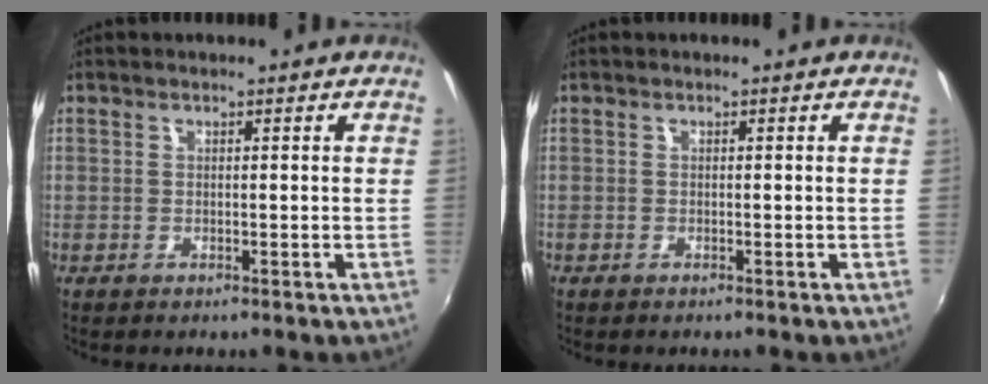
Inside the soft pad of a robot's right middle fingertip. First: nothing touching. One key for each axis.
{"total": 0.0}